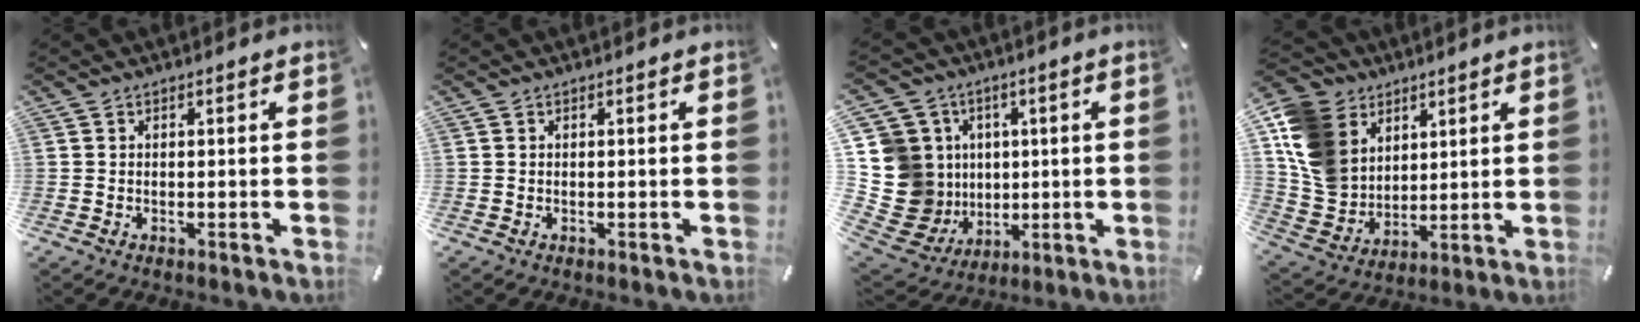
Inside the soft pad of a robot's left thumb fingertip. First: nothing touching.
{"total": 0.0}
{"total": 18.1, "force": [0.5, 16.9, 6.6], "torque": [-0.148, -0.011, 0.040]}
{"total": 14.3, "force": [4.8, 12.3, 5.5], "torque": [-0.150, -0.021, 0.098]}